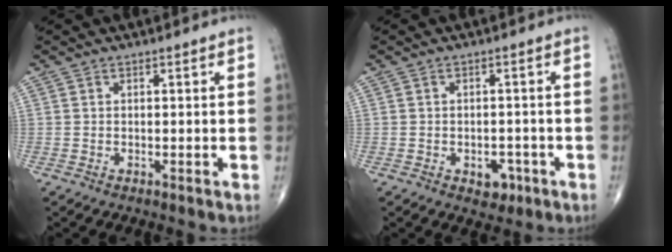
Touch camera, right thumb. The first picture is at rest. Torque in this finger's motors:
{"motor_torque": [0.82, 0.39, 0.01, -0.38, 0.00]}